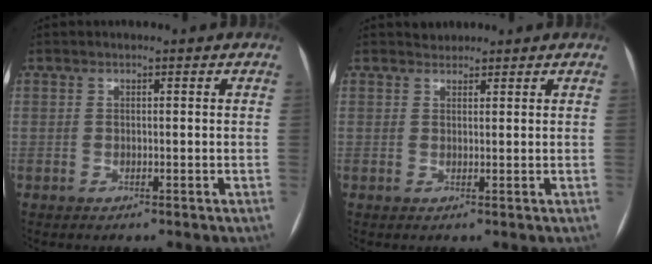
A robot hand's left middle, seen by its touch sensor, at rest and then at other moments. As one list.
[{"total": 1.3, "force": [1.2, 0.5, -0.3], "torque": [0.002, 0.007, 0.018]}]